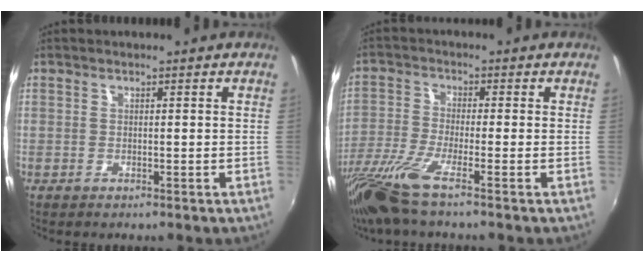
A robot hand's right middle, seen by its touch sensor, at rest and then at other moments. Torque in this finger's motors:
{"motor_torque": [1.06, -1.07, 0.62, 0.20]}